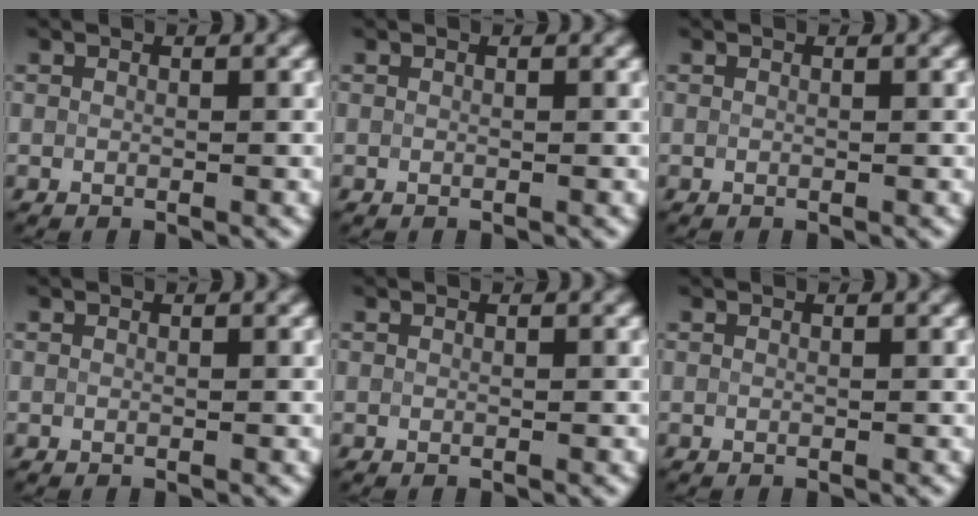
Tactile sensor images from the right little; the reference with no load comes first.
{"total": 0.0}
{"total": 0.0}
{"total": 0.0}
{"total": 0.0}
{"total": 0.0}